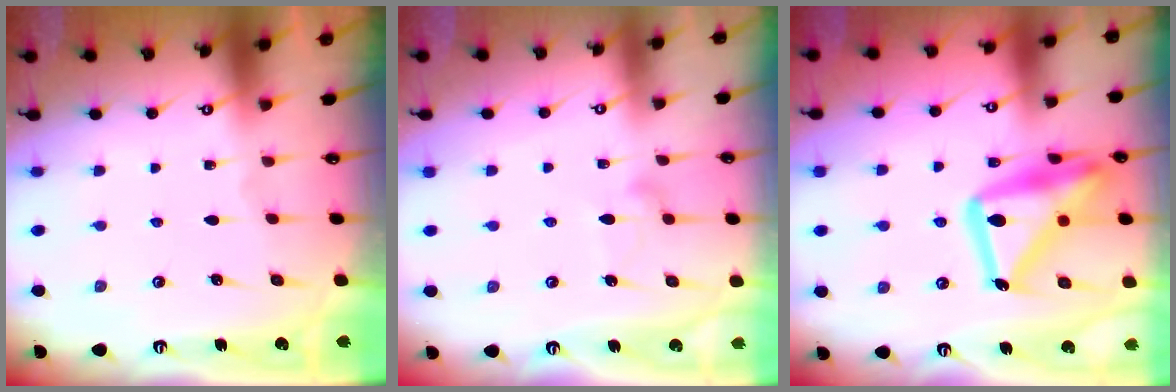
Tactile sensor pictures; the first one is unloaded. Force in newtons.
{"total": 10.0, "press": 10.0, "slide": 0.5}
{"total": 22.3, "press": 22.3, "slide": 1.6}